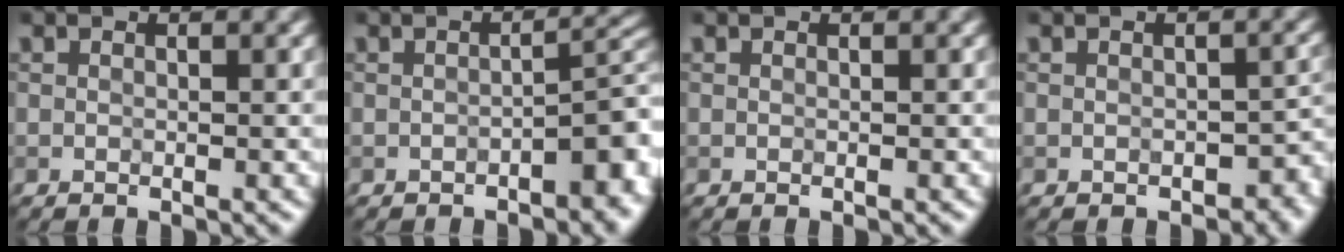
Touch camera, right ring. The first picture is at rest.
{"total": 3.9, "force": [-1.5, 1.6, 3.3], "torque": [-0.038, 0.011, -0.024]}
{"total": 0.0}
{"total": 2.9, "force": [-1.1, 2.0, 1.9], "torque": [-0.011, -0.003, -0.012]}